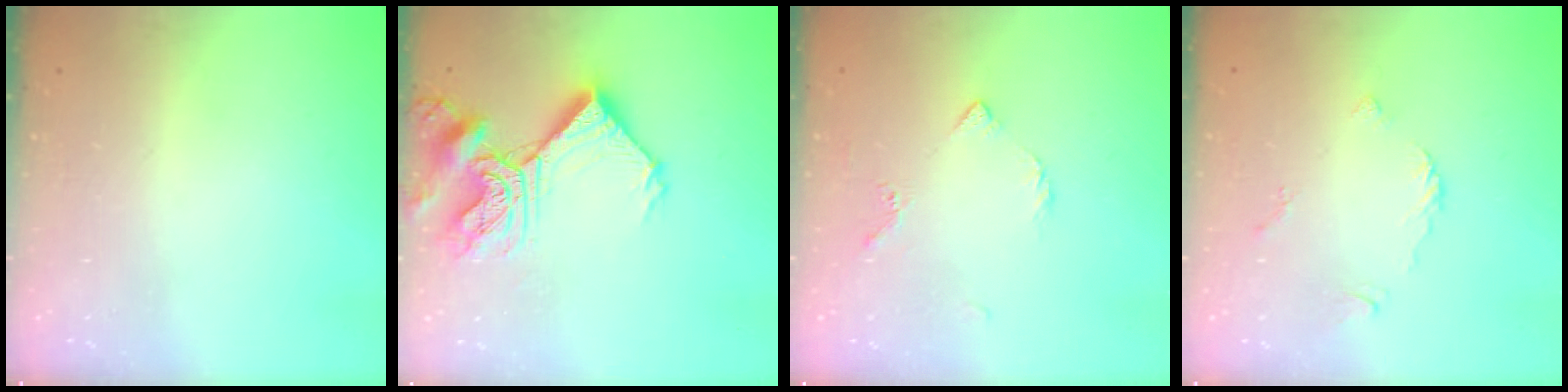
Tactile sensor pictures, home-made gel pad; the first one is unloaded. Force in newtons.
{"total": 15.0, "press": 14.9, "slide": 1.5}
{"total": 3.6, "press": 3.5, "slide": 0.8}
{"total": 3.0, "press": 3.0, "slide": 0.4}